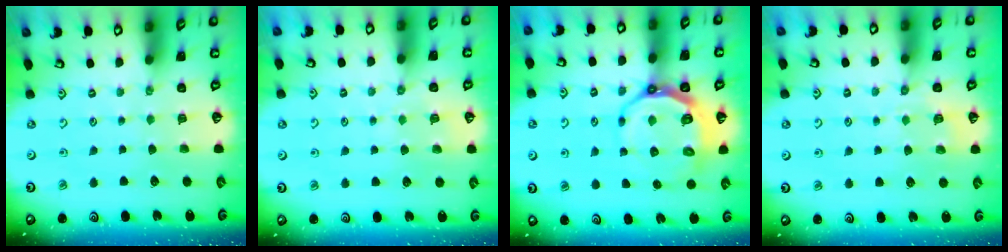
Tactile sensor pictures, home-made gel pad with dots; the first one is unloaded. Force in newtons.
{"total": 4.8, "press": 4.8, "slide": 0.7}
{"total": 9.7, "press": 8.9, "slide": 3.9}
{"total": 6.0, "press": 5.8, "slide": 1.4}